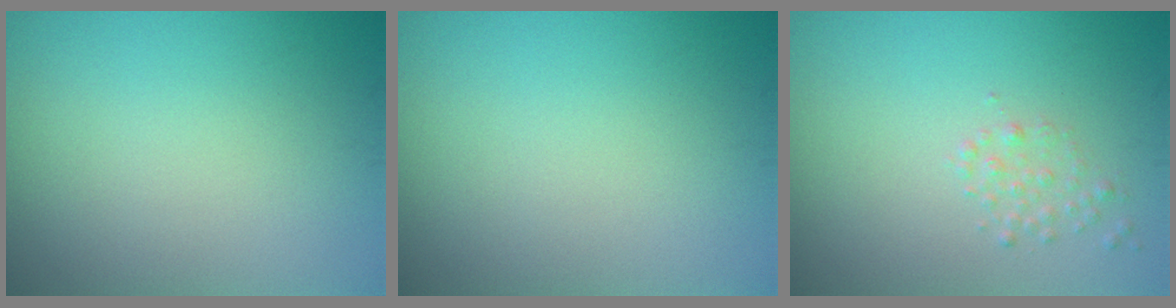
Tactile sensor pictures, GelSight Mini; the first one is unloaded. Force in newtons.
{"total": 0.0}
{"total": 1.1, "press": 1.1, "slide": 0.0}